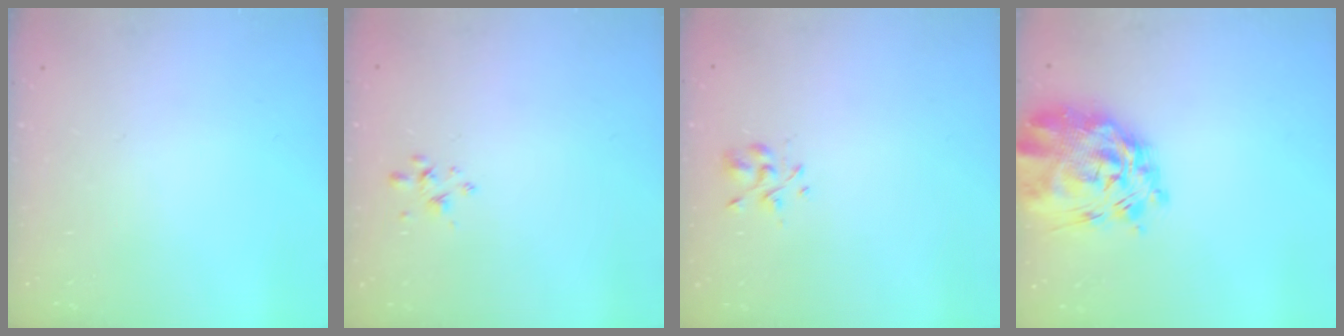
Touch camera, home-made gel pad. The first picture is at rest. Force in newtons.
{"total": 2.6, "press": 2.4, "slide": 0.8}
{"total": 2.1, "press": 2.0, "slide": 0.6}
{"total": 8.4, "press": 7.6, "slide": 3.4}